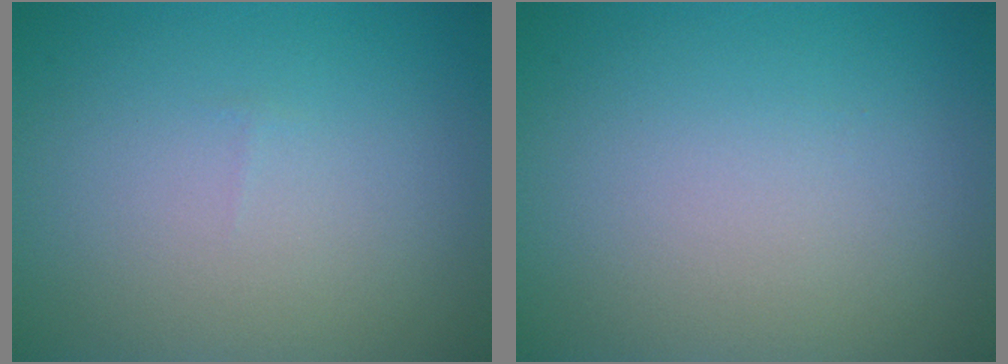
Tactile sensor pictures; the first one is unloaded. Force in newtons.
{"total": 0.0}